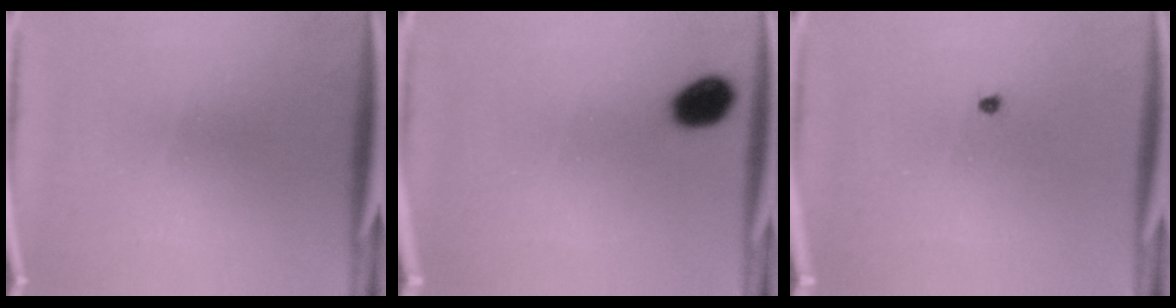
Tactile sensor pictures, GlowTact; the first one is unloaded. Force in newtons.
{"total": 5.3}
{"total": 0.6}